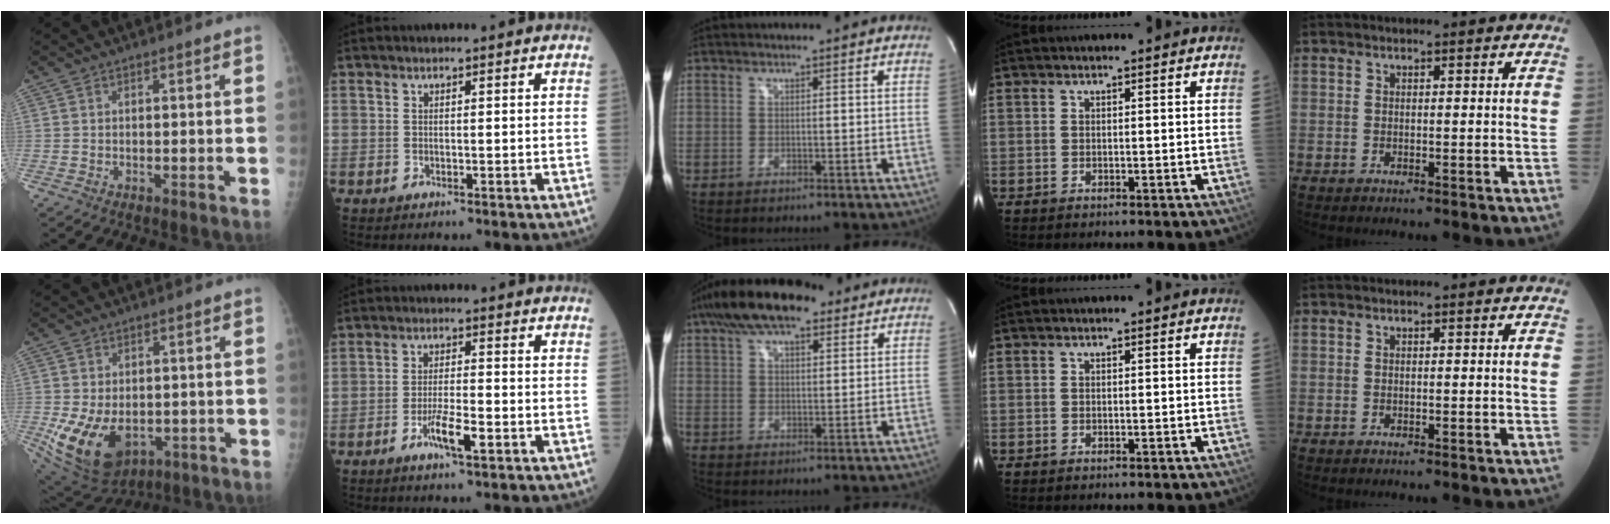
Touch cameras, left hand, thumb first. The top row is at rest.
{"thumb": {"total": 14.6, "force": [-3.7, 10.0, 10.0], "torque": [-0.177, -0.005, -0.034]}, "index": {"total": 4.7, "force": [-2.3, 0.7, 4.0], "torque": [-0.080, -0.006, -0.041]}, "middle": {"total": 12.8, "force": [8.7, 4.7, 8.2], "torque": [-0.157, 0.041, 0.149]}}